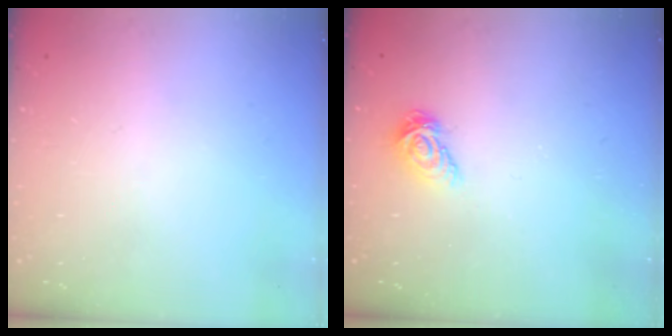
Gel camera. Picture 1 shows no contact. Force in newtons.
{"total": 6.1, "press": 6.1, "slide": 0.3}